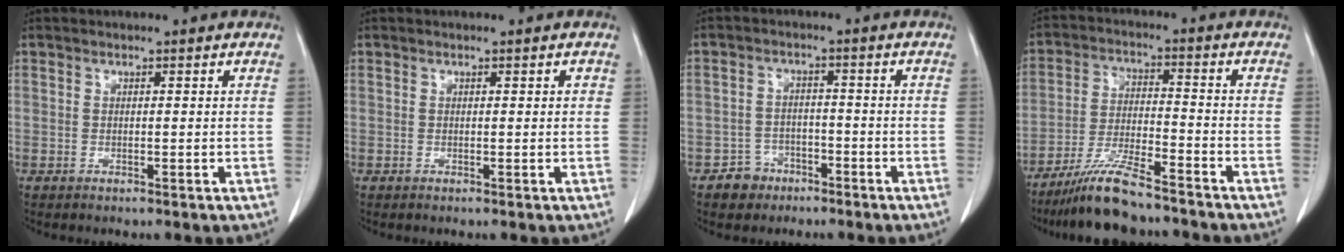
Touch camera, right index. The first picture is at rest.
{"total": 0.7, "force": [0.2, 0.3, 0.6], "torque": [-0.006, 0.002, 0.002]}
{"total": 4.3, "force": [-2.7, 3.4, 0.1], "torque": [0.005, 0.016, -0.042]}
{"total": 10.1, "force": [-8.5, 0.9, 5.4], "torque": [-0.101, -0.021, -0.155]}